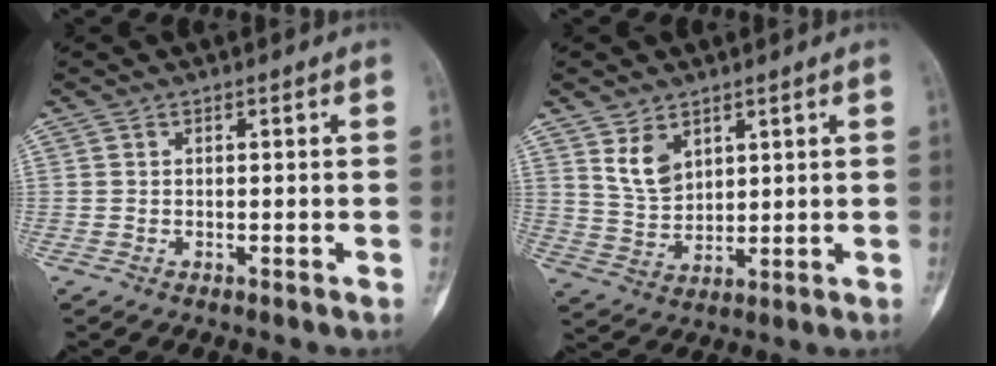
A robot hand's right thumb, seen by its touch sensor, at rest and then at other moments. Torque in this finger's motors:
{"motor_torque": [-0.20, 0.27, 0.28, 0.45, 0.01]}